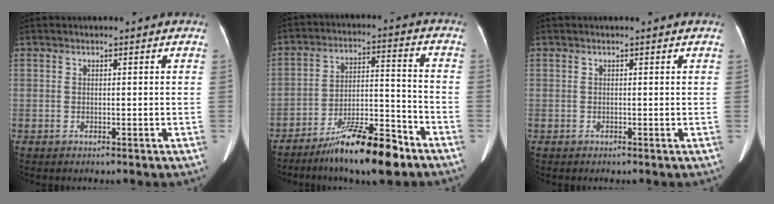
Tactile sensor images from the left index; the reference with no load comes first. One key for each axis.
{"total": 12.8, "fx": -9.4, "fy": 1.7, "fz": 8.5, "tx": -0.145, "ty": 0.001, "tz": -0.158}
{"total": 0.0}